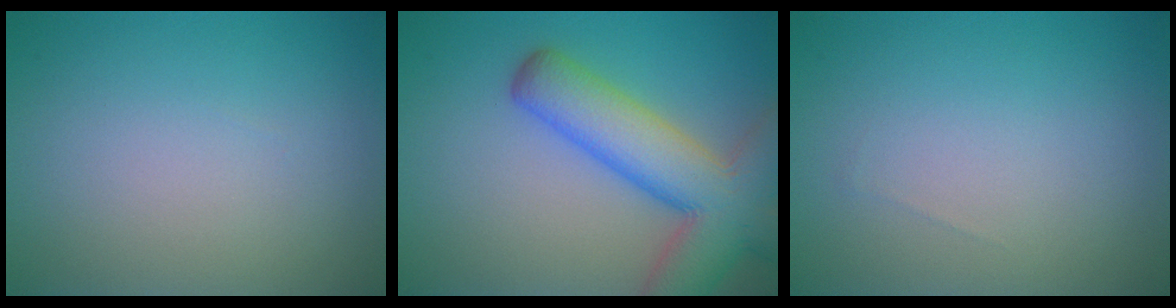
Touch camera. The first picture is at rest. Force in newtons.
{"total": 9.2, "press": 9.2, "slide": 0.4}
{"total": 0.0}